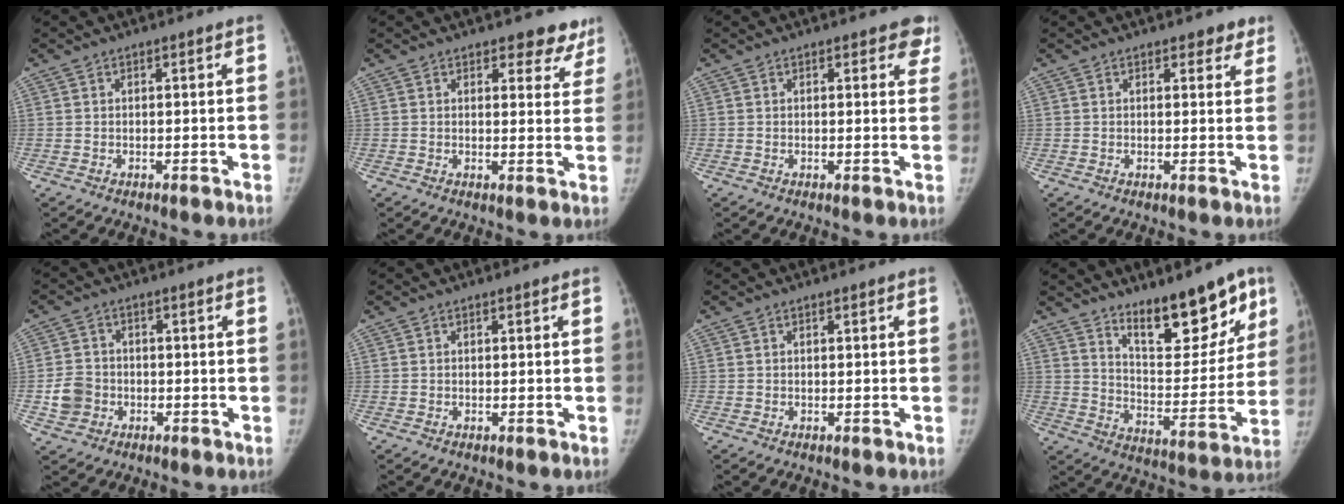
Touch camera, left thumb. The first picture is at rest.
{"total": 5.8, "force": [4.8, 2.9, 1.6], "torque": [0.022, -0.028, 0.045]}
{"total": 4.0, "force": [2.9, 2.0, 1.9], "torque": [0.015, -0.010, 0.021]}
{"total": 2.9, "force": [2.0, 1.5, 1.3], "torque": [0.011, -0.009, 0.022]}
{"total": 5.5, "force": [-1.4, 4.9, 2.1], "torque": [-0.029, 0.013, -0.026]}
{"total": 0.0}
{"total": 0.0}
{"total": 17.1, "force": [11.4, 6.4, 11.0], "torque": [-0.097, -0.083, 0.183]}